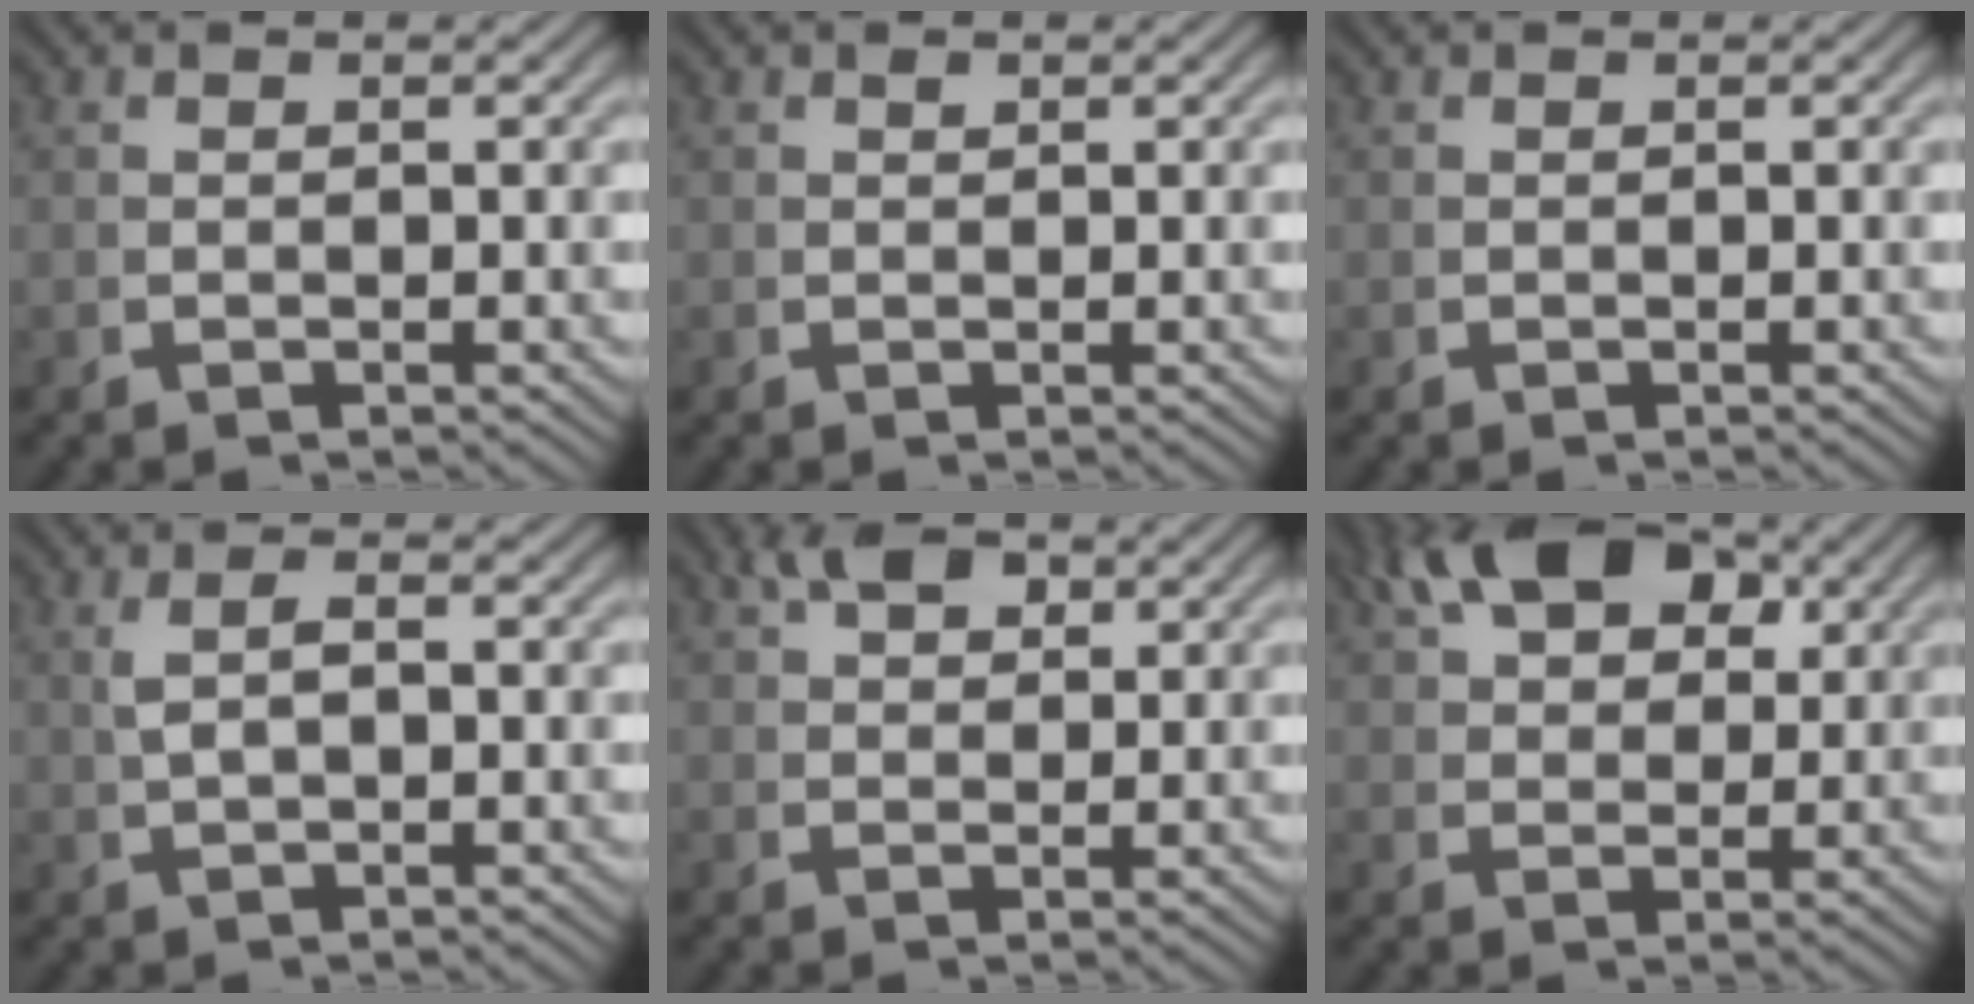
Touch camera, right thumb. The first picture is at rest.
{"total": 0.5, "force": [0.4, 0.3, 0.1], "torque": [0.001, -0.002, 0.011]}
{"total": 0.0}
{"total": 2.0, "force": [0.6, 0.5, 1.9], "torque": [-0.037, 0.005, 0.019]}
{"total": 3.6, "force": [2.6, 1.5, 2.0], "torque": [-0.026, 0.003, 0.051]}
{"total": 7.8, "force": [4.1, 4.4, 5.1], "torque": [-0.073, 0.001, 0.077]}